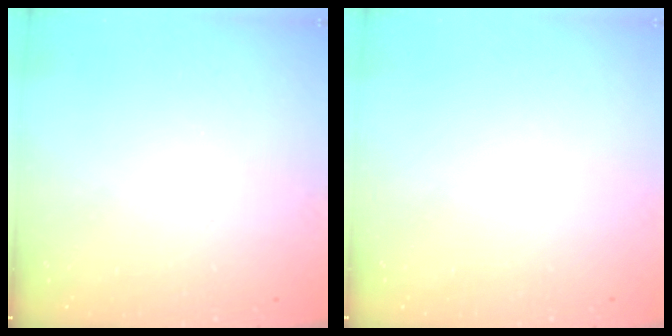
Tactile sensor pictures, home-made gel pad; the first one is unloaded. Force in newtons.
{"total": 1.5, "press": 1.5, "slide": 0.1}